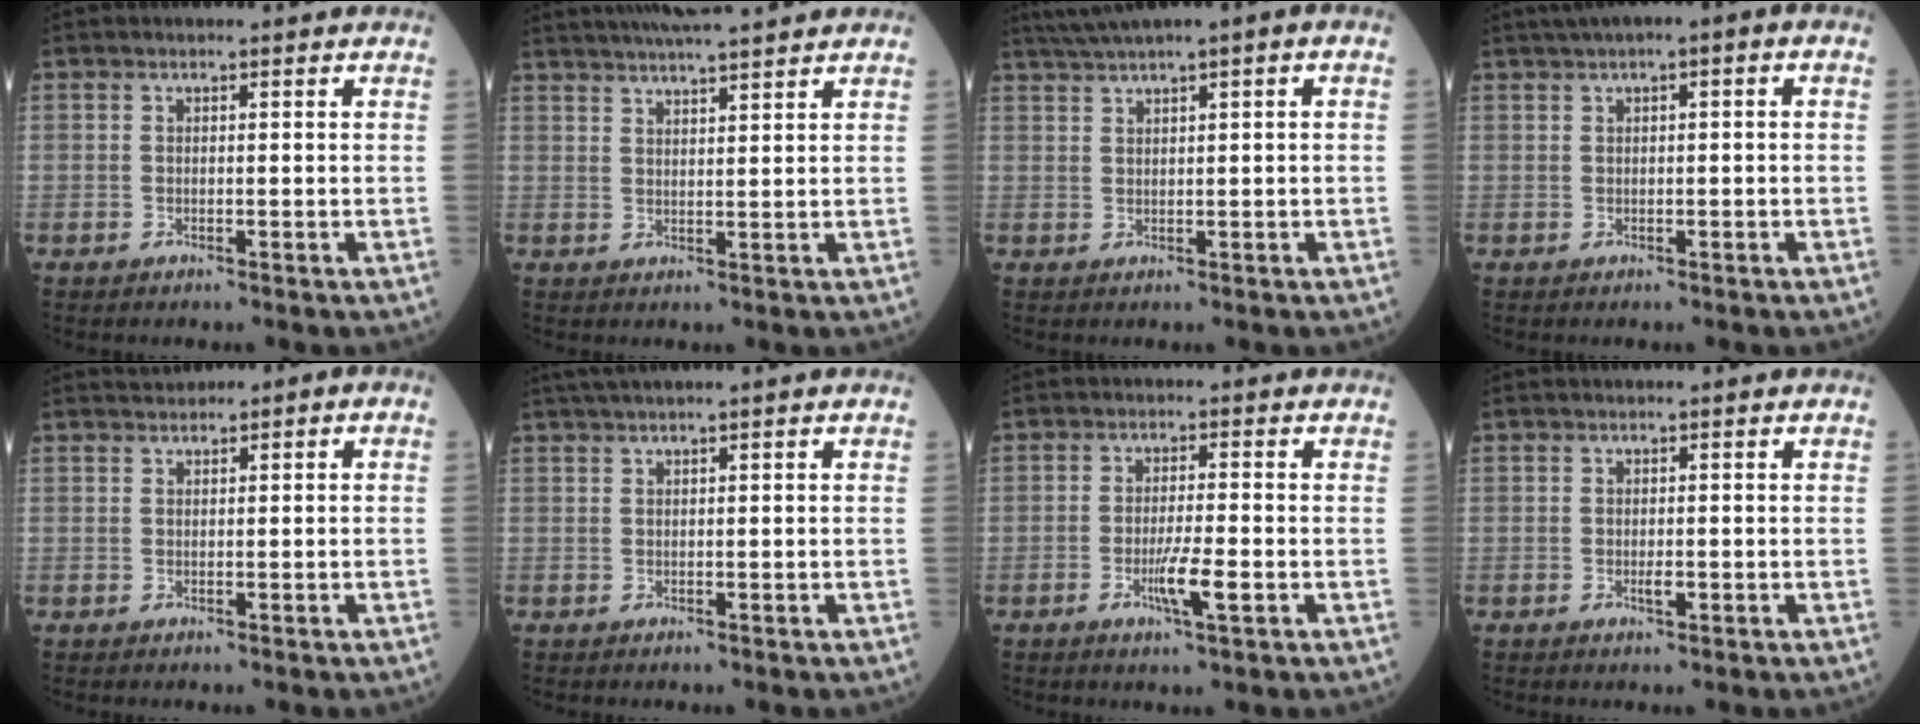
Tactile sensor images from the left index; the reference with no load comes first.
{"total": 11.1, "force": [9.9, 0.5, 5.1], "torque": [-0.086, 0.025, 0.143]}
{"total": 5.0, "force": [3.0, 0.0, 4.0], "torque": [-0.080, 0.023, 0.058]}
{"total": 4.0, "force": [1.4, 0.9, 3.7], "torque": [-0.058, 0.023, 0.018]}
{"total": 1.8, "force": [0.9, 0.9, 1.3], "torque": [-0.028, 0.026, 0.019]}
{"total": 2.2, "force": [1.6, -0.5, 1.4], "torque": [-0.034, 0.014, 0.037]}
{"total": 4.6, "force": [-1.8, 0.1, 4.2], "torque": [-0.079, -0.008, -0.033]}
{"total": 1.0, "force": [-0.4, 0.3, 0.8], "torque": [-0.017, -0.003, -0.006]}